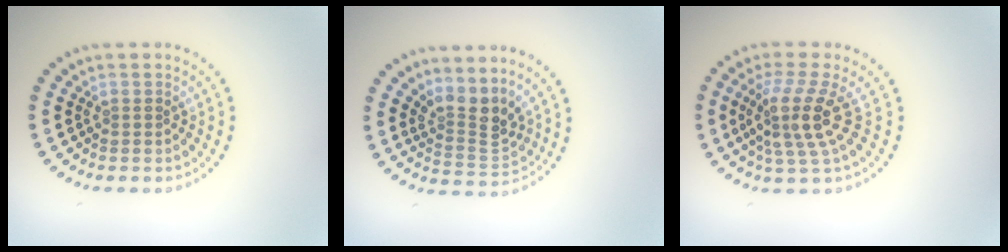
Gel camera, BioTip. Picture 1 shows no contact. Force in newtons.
{"total": 3.2, "press": 2.3, "slide": 2.2}
{"total": 4.3, "press": 3.2, "slide": 2.9}